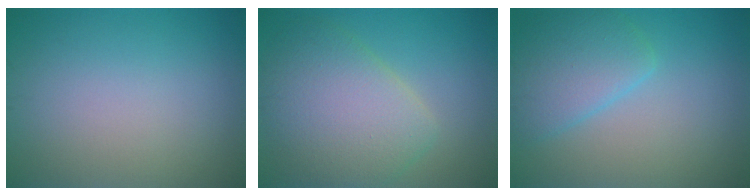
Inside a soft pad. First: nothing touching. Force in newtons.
{"total": 7.2, "press": 7.1, "slide": 0.3}
{"total": 4.2, "press": 4.2, "slide": 0.3}